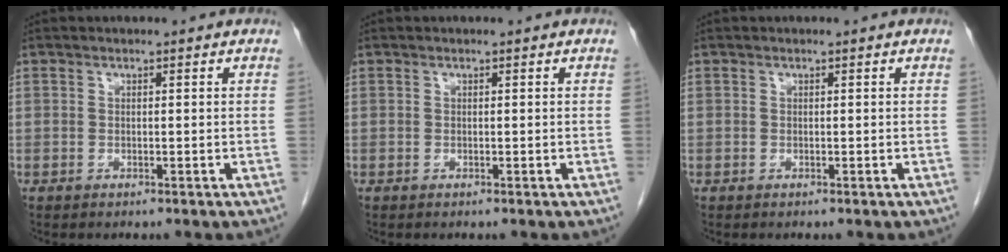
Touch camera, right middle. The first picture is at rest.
{"total": 0.0}
{"total": 0.0}